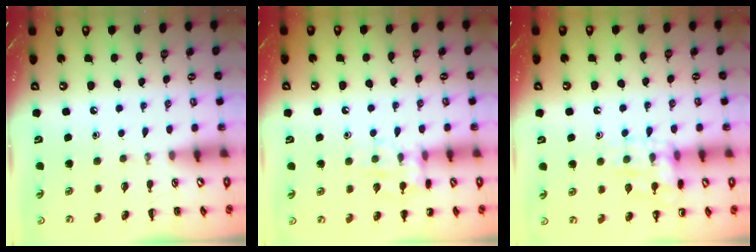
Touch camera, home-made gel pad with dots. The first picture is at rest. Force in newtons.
{"total": 10.7, "press": 10.7, "slide": 0.6}
{"total": 12.0, "press": 12.0, "slide": 0.6}